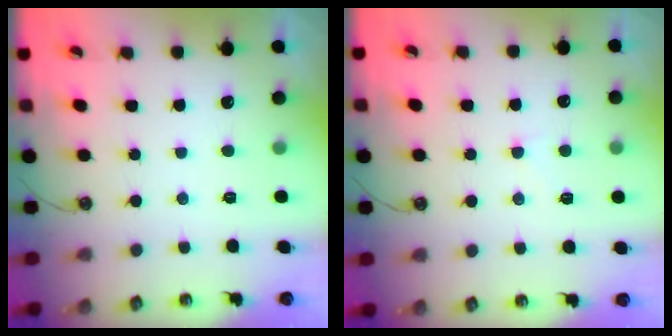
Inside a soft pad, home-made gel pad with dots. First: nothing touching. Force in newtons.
{"total": 0.9, "press": 0.4, "slide": 0.8}